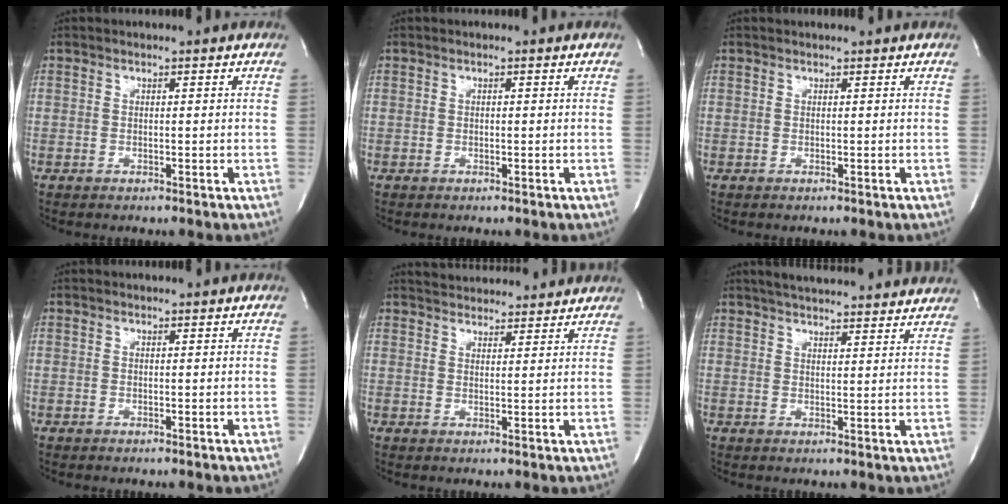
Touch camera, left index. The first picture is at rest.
{"total": 0.0}
{"total": 0.6, "force": [0.6, 0.0, 0.0], "torque": [-0.002, 0.006, 0.009]}
{"total": 0.0}
{"total": 10.5, "force": [10.0, 2.1, 2.2], "torque": [-0.028, 0.026, 0.130]}
{"total": 19.0, "force": [17.6, 2.3, 6.8], "torque": [-0.101, 0.022, 0.225]}